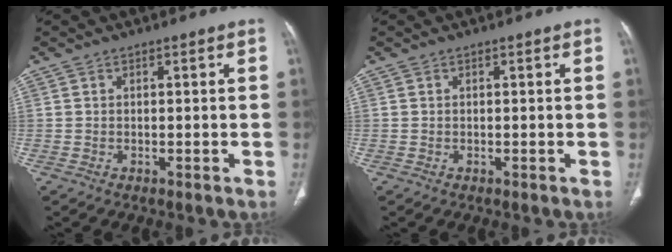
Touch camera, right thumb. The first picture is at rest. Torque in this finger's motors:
{"motor_torque": [0.06, 0.06, -0.03, 0.01, 0.01]}